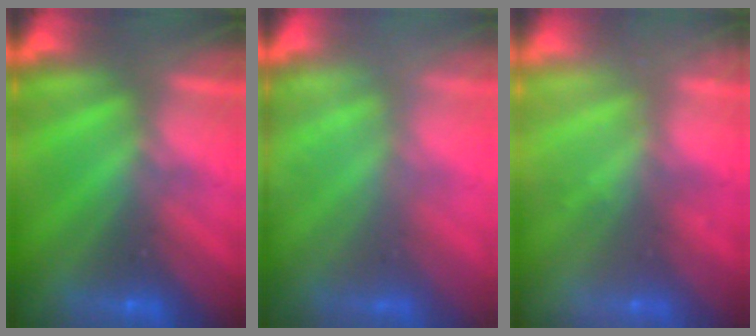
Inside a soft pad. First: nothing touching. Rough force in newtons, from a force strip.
{"total": 2.4}
{"total": 2.3}